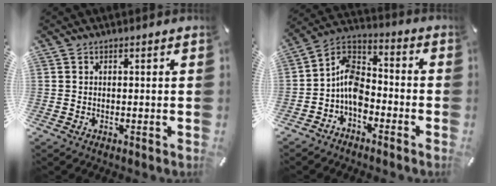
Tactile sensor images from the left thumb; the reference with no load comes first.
{"total": 9.8, "force": [-4.8, 6.7, 5.3], "torque": [-0.115, 0.023, -0.092]}